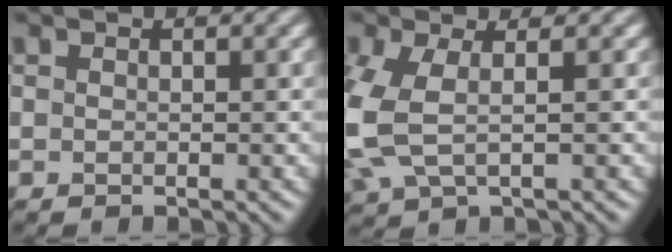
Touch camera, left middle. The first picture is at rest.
{"total": 5.2, "force": [-0.1, 2.9, 4.3], "torque": [-0.130, -0.003, -0.002]}